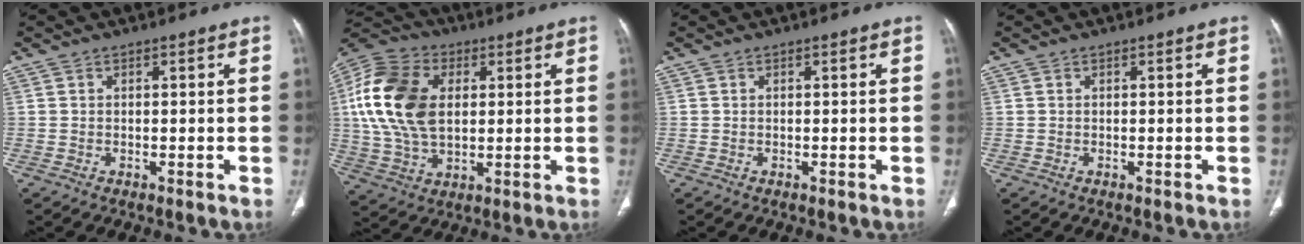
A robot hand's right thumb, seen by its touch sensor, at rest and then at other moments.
{"total": 18.4, "force": [3.0, 11.9, 13.7], "torque": [-0.270, 0.005, 0.054]}
{"total": 0.0}
{"total": 0.0}